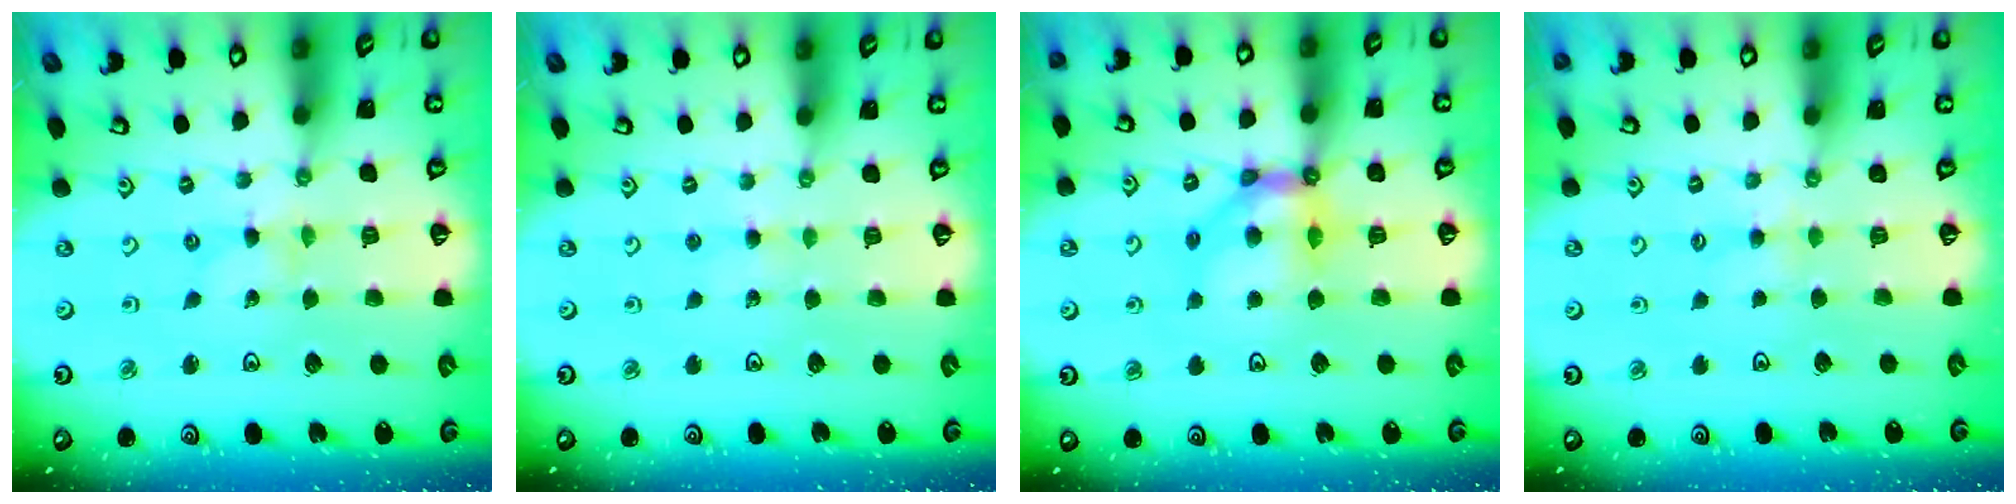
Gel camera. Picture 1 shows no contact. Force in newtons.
{"total": 2.6, "press": 2.6, "slide": 0.3}
{"total": 10.1, "press": 10.1, "slide": 0.9}
{"total": 2.4, "press": 2.4, "slide": 0.3}